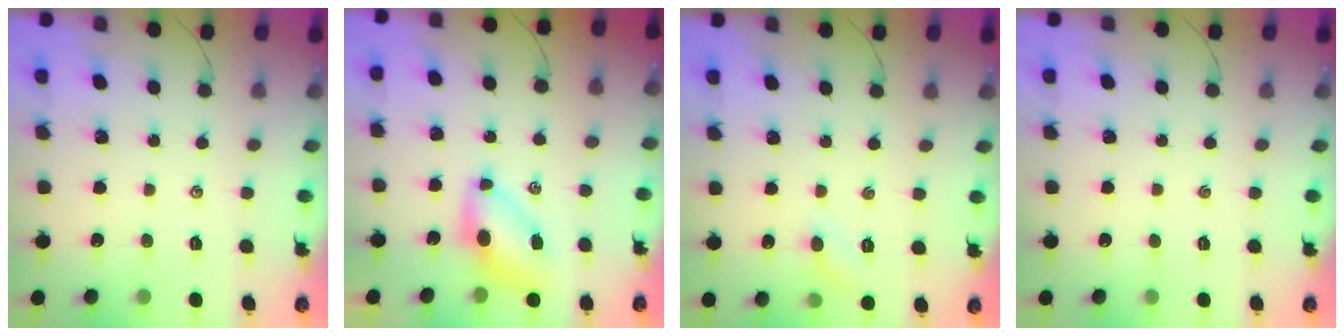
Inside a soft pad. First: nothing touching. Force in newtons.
{"total": 7.0, "press": 7.0, "slide": 0.9}
{"total": 4.8, "press": 4.5, "slide": 1.5}
{"total": 0.0}